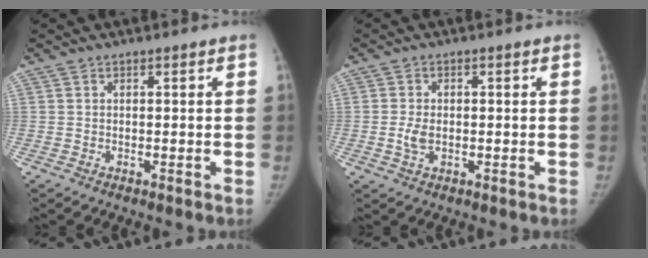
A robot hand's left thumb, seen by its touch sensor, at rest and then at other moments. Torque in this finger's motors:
{"motor_torque": [-0.09, 0.05, -0.46, 0.11, 0.00]}